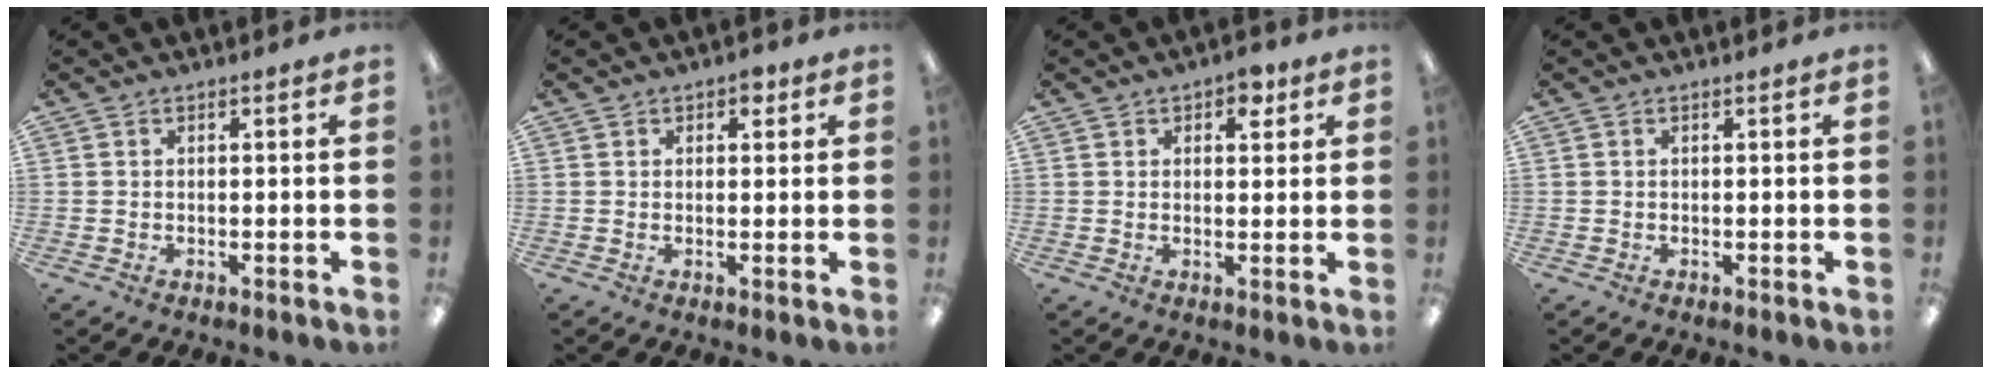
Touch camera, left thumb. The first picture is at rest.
{"total": 2.3, "force": [1.3, 1.7, 0.9], "torque": [-0.004, -0.002, 0.018]}
{"total": 4.1, "force": [2.3, 2.6, 2.1], "torque": [-0.014, -0.005, 0.035]}
{"total": 0.0}